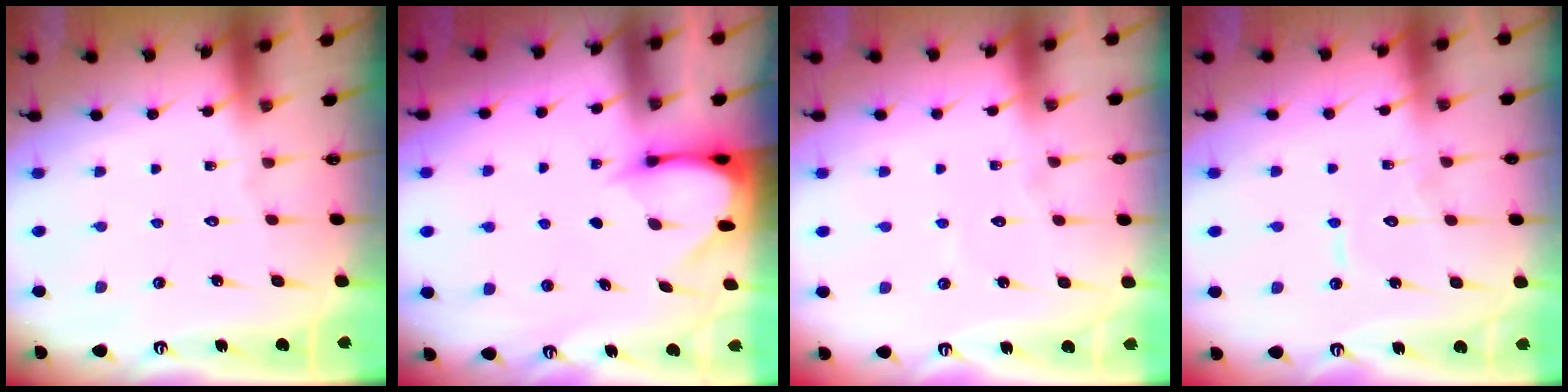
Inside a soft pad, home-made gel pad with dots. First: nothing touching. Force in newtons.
{"total": 3.3, "press": 3.3, "slide": 0.3}
{"total": 2.5, "press": 2.5, "slide": 0.2}
{"total": 6.0, "press": 6.0, "slide": 0.6}